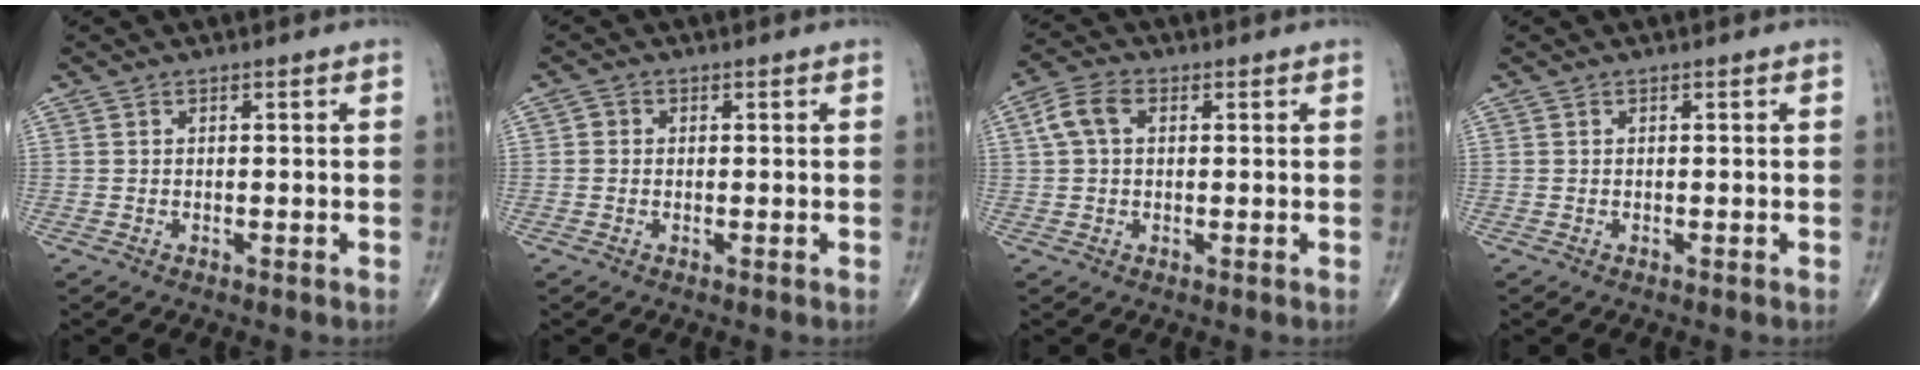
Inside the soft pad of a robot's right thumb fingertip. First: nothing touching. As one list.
[{"total": 1.4, "force": [0.0, 1.3, 0.5], "torque": [-0.003, 0.003, -0.003]}, {"total": 5.6, "force": [1.3, 3.7, 4.0], "torque": [-0.085, 0.018, 0.021]}, {"total": 0.0}]